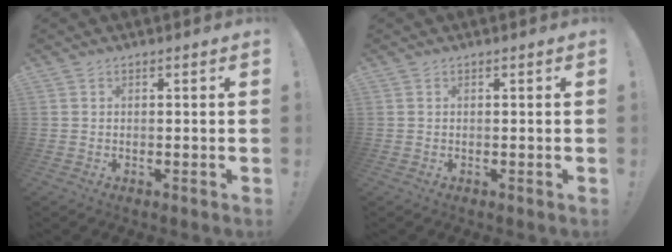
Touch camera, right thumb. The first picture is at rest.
{"total": 0.0}